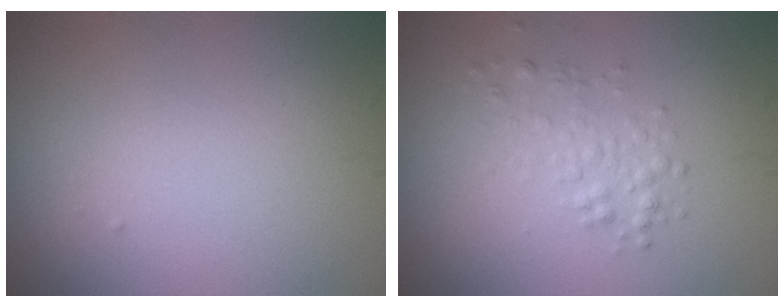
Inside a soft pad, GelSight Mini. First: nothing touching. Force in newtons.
{"total": 1.8, "press": 1.8, "slide": 0.1}